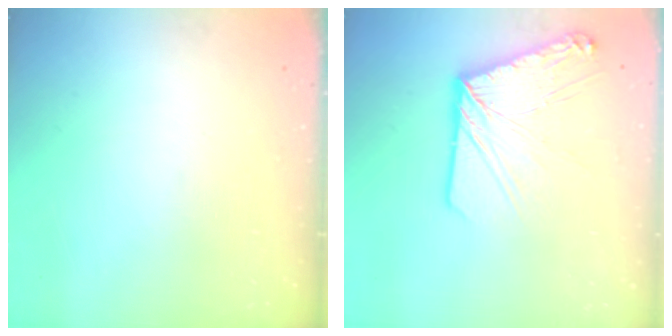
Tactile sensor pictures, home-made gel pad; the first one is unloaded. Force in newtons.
{"total": 12.8, "press": 12.7, "slide": 1.4}